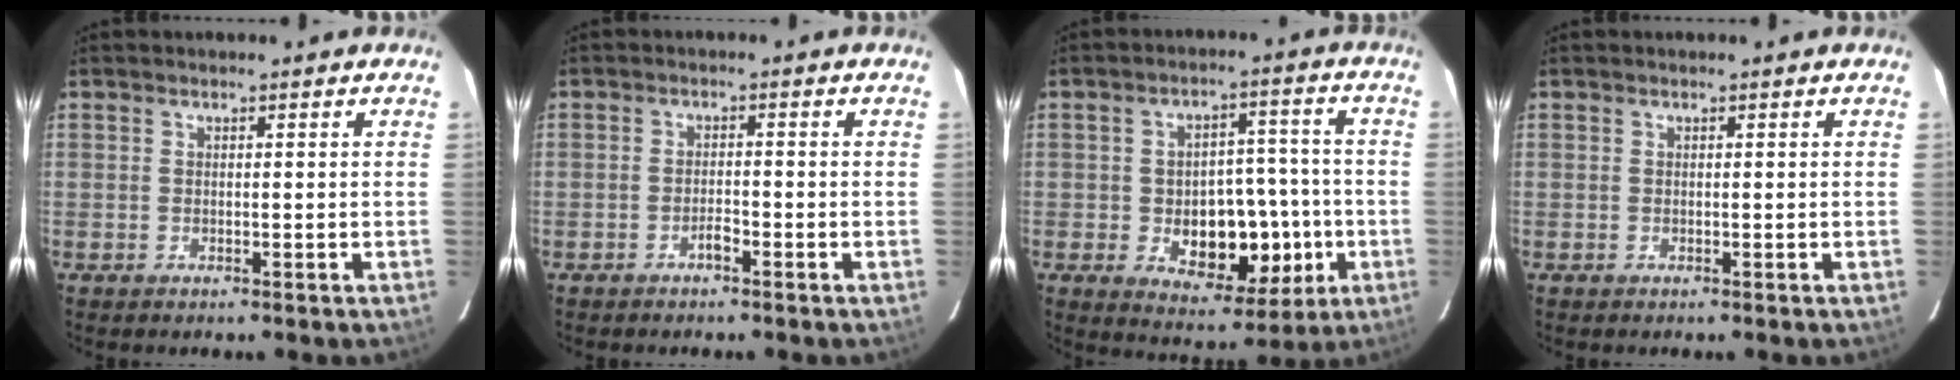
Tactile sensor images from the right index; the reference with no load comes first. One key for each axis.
{"total": 1.6, "fx": -1.1, "fy": 0.4, "fz": 1.0, "tx": -0.017, "ty": 0.003, "tz": -0.020}
{"total": 12.5, "fx": -2.7, "fy": 7.1, "fz": 9.8, "tx": -0.134, "ty": 0.020, "tz": -0.026}
{"total": 0.0}